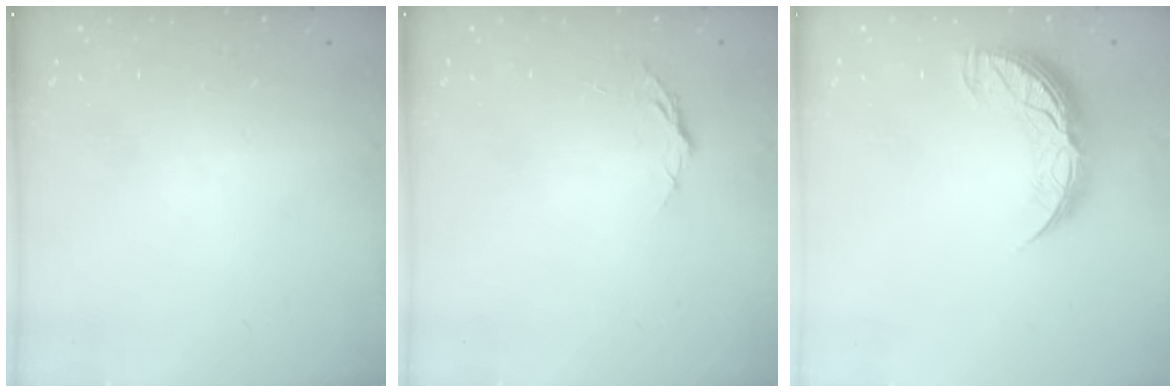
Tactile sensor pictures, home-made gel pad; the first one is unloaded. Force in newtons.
{"total": 3.7, "press": 3.6, "slide": 0.4}
{"total": 11.5, "press": 11.5, "slide": 0.9}